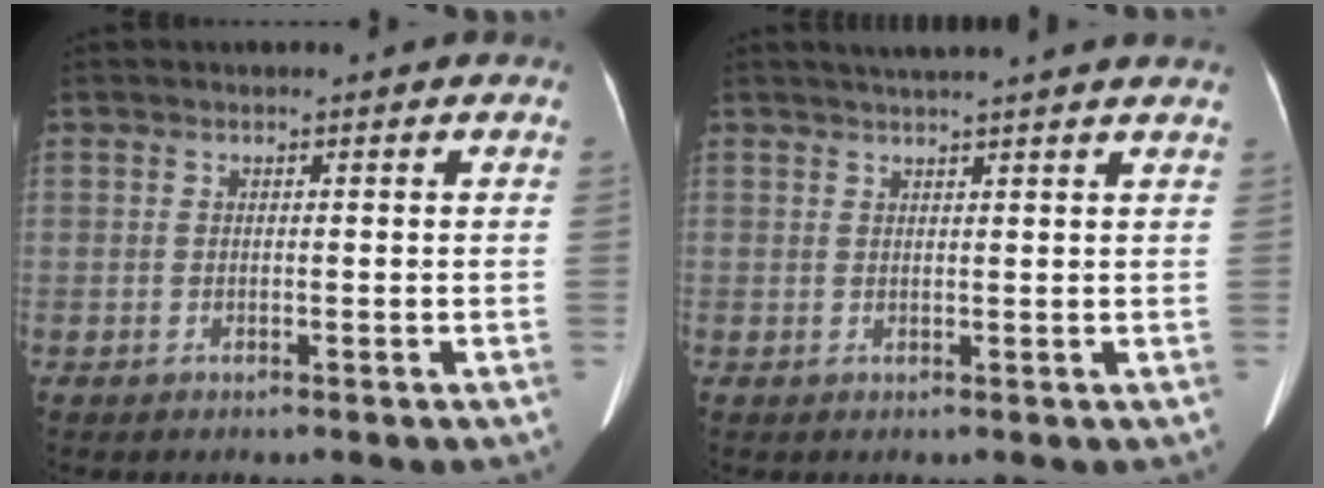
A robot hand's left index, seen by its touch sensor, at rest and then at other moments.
{"total": 8.3, "force": [7.4, -0.4, 3.6], "torque": [-0.049, 0.029, 0.083]}